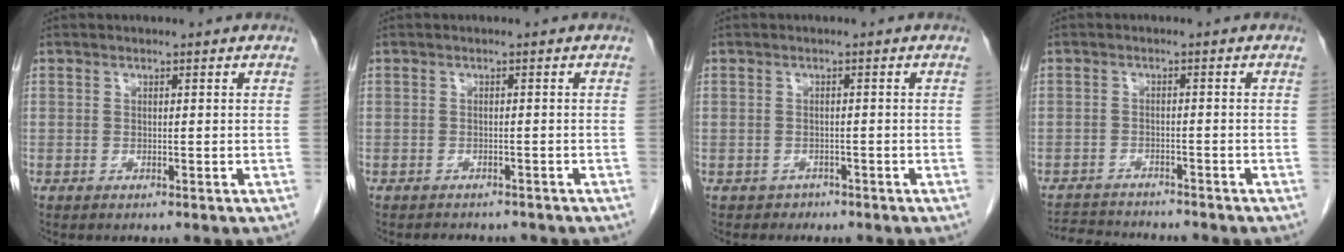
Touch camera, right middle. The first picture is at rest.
{"total": 4.1, "force": [-3.7, 1.5, 0.9], "torque": [-0.013, -0.002, -0.045]}
{"total": 1.3, "force": [-0.9, 0.8, -0.3], "torque": [-0.007, 0.002, -0.017]}
{"total": 7.2, "force": [-7.0, 0.8, 1.7], "torque": [-0.028, -0.005, -0.107]}